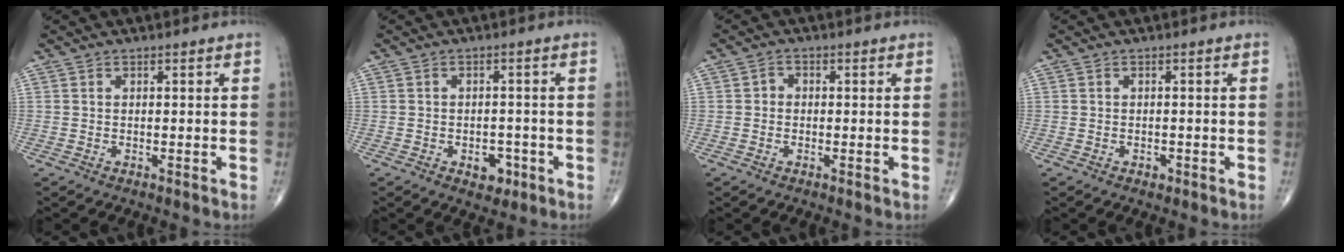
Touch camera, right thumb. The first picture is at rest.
{"total": 3.8, "force": [-1.6, 2.6, 2.3], "torque": [-0.007, 0.010, -0.019]}
{"total": 0.5, "force": [0.0, 0.4, 0.3], "torque": [-0.004, 0.001, -0.002]}
{"total": 0.9, "force": [-0.5, 0.6, 0.4], "torque": [-0.001, 0.002, -0.007]}